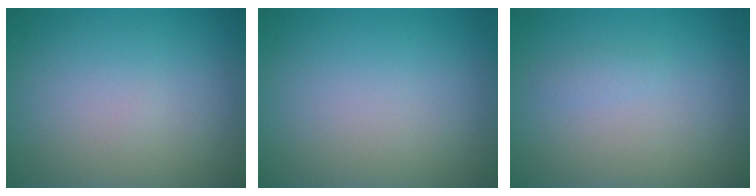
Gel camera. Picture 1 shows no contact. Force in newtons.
{"total": 0.0}
{"total": 0.6, "press": 0.6, "slide": 0.0}